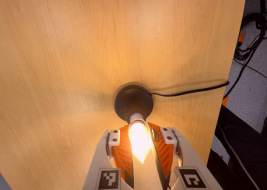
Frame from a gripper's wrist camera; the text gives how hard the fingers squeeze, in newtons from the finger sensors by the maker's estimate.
{"total": 15.7, "left": 13.7, "right": 17.8}